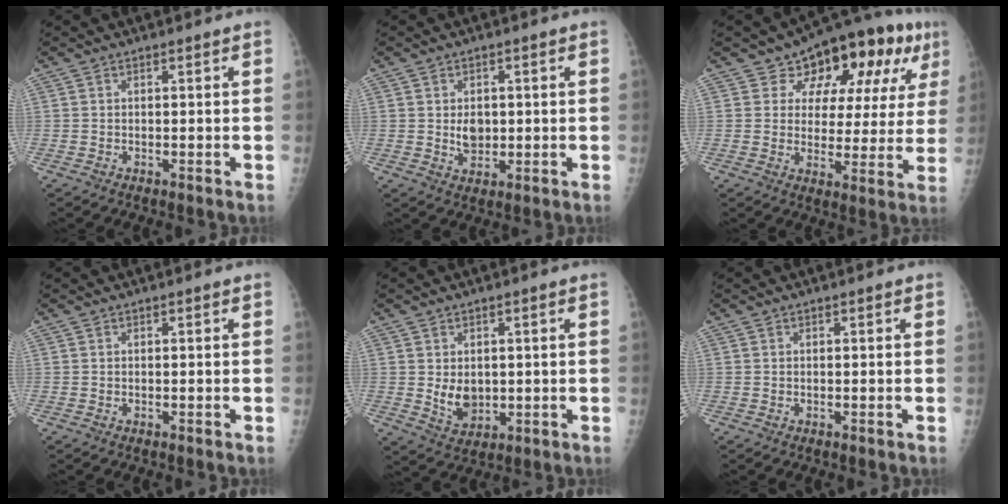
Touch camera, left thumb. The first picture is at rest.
{"total": 4.0, "force": [0.3, 3.0, 2.7], "torque": [-0.026, -0.005, 0.012]}
{"total": 16.5, "force": [8.3, 9.3, 10.8], "torque": [-0.089, -0.010, 0.114]}
{"total": 0.0}
{"total": 5.4, "force": [0.3, 4.1, 3.5], "torque": [-0.038, -0.012, 0.022]}
{"total": 0.0}